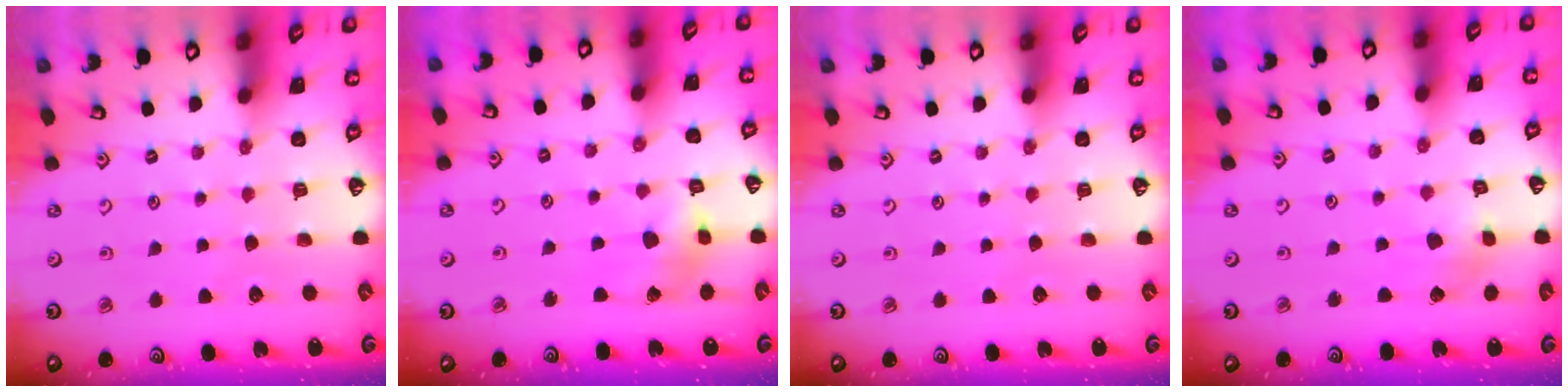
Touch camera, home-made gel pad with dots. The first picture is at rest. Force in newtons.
{"total": 7.2, "press": 7.2, "slide": 0.8}
{"total": 0.0}
{"total": 3.3, "press": 3.2, "slide": 0.4}